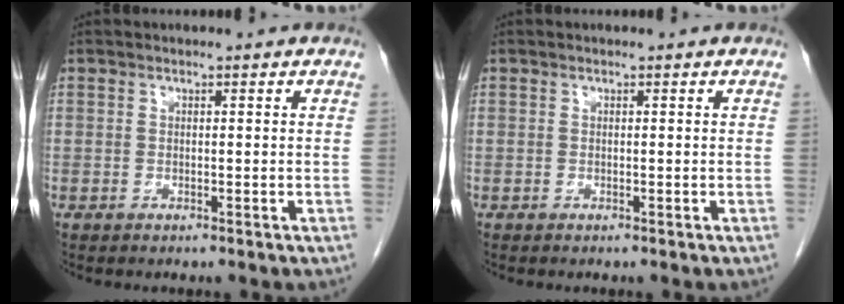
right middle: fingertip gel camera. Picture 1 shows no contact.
{"total": 0.0}